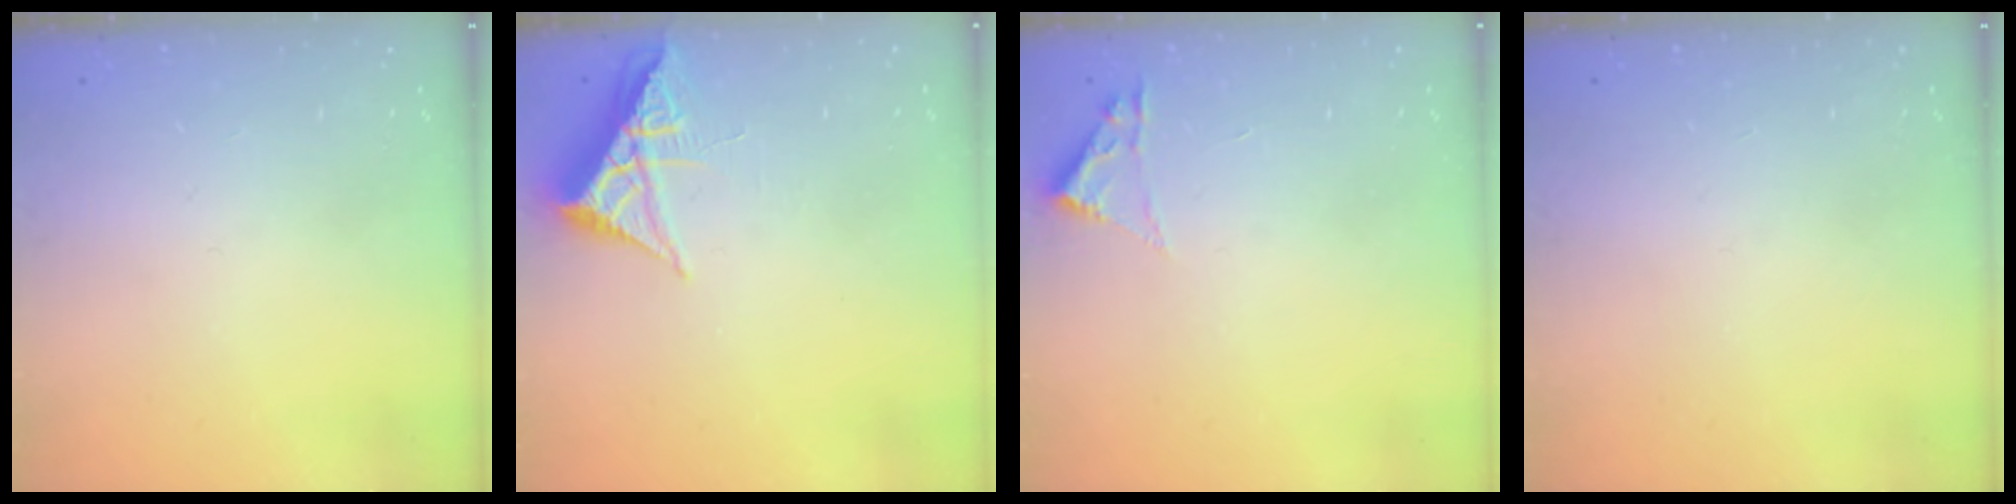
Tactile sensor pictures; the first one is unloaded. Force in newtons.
{"total": 6.5, "press": 6.5, "slide": 0.7}
{"total": 1.8, "press": 1.8, "slide": 0.2}
{"total": 0.0}